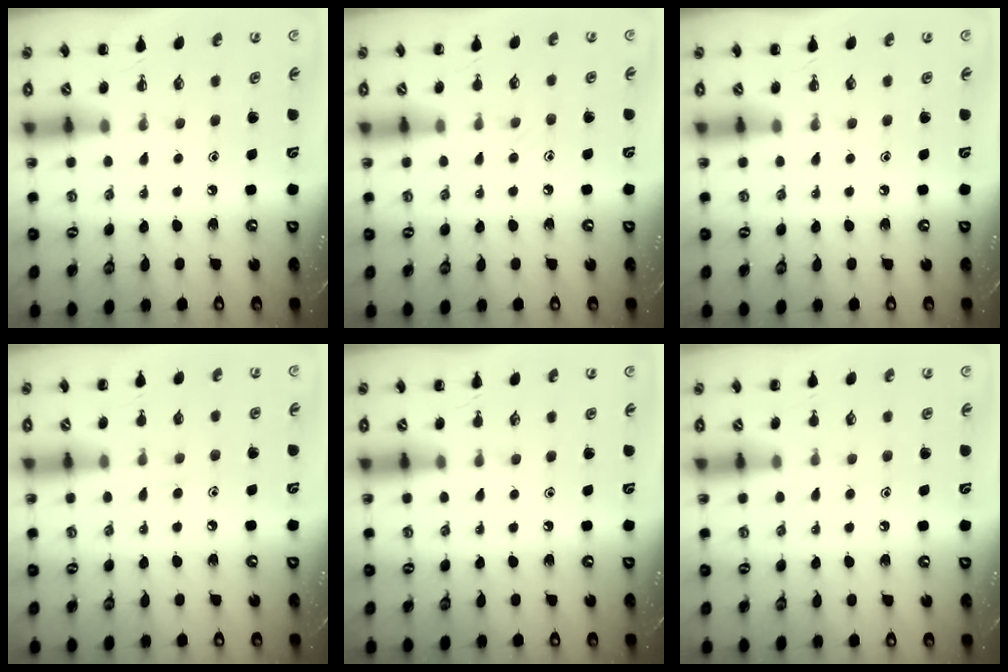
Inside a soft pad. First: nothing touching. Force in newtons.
{"total": 3.7, "press": 3.4, "slide": 1.4}
{"total": 0.0}
{"total": 5.8, "press": 5.4, "slide": 2.1}
{"total": 0.0}
{"total": 5.4, "press": 4.9, "slide": 2.2}